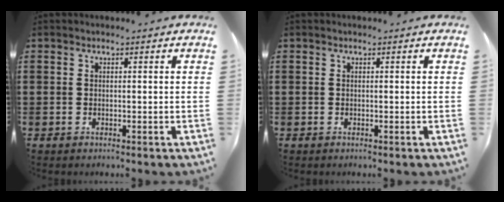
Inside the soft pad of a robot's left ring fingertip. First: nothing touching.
{"total": 0.0}